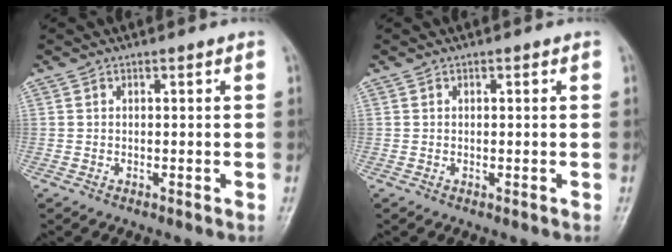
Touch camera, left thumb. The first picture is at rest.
{"total": 0.0}